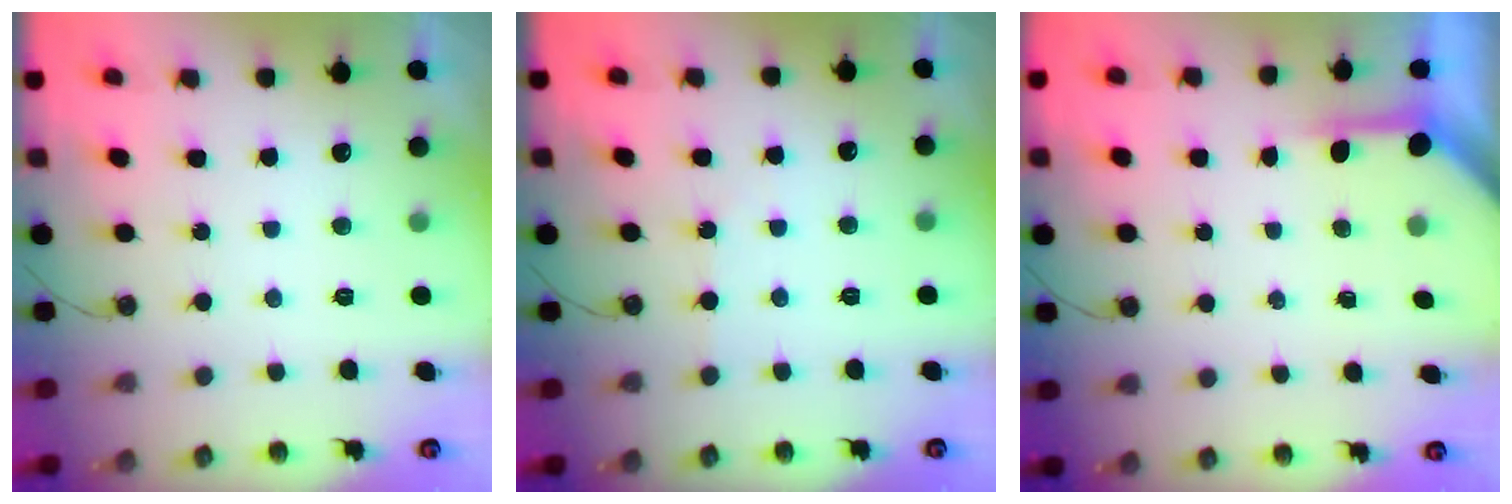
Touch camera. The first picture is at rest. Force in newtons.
{"total": 1.0, "press": 1.0, "slide": 0.2}
{"total": 3.9, "press": 3.8, "slide": 0.3}